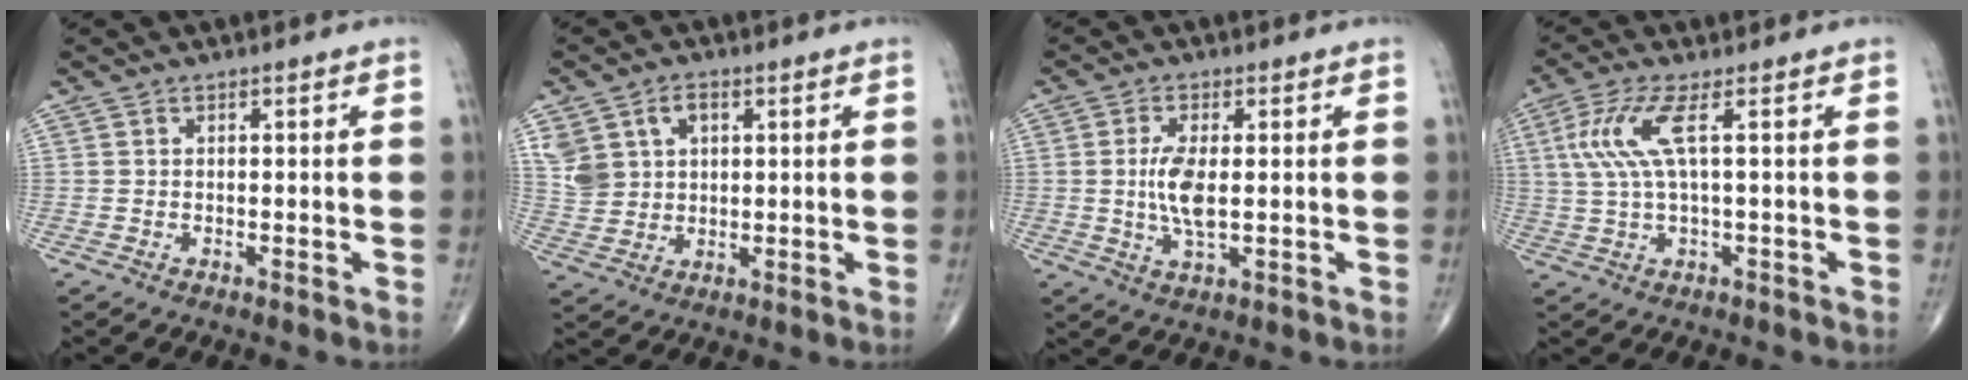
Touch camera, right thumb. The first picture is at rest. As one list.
[{"total": 7.8, "force": [3.0, 5.7, 4.3], "torque": [-0.066, -0.004, 0.067]}, {"total": 6.5, "force": [0.2, 2.4, 6.0], "torque": [-0.129, -0.011, 0.004]}, {"total": 7.5, "force": [1.9, 1.3, 7.1], "torque": [-0.193, 0.008, 0.039]}]